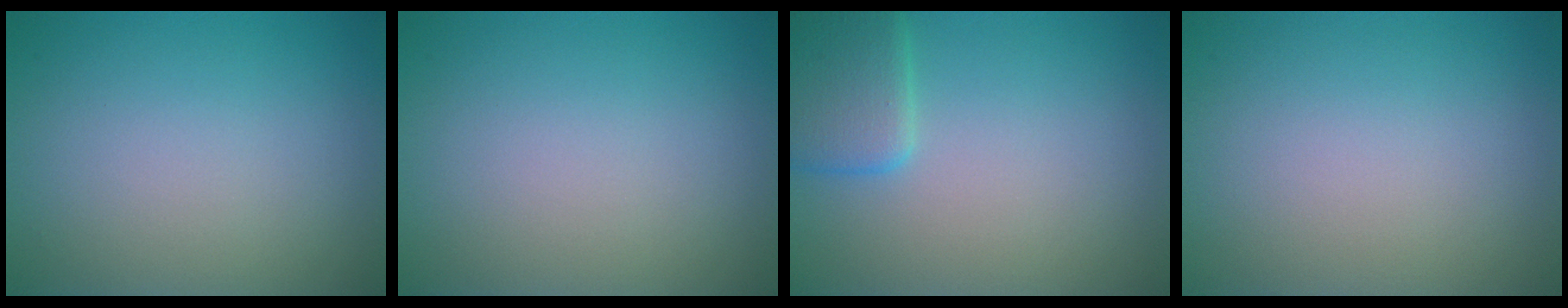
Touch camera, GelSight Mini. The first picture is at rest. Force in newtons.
{"total": 0.0}
{"total": 3.3, "press": 3.3, "slide": 0.2}
{"total": 0.0}